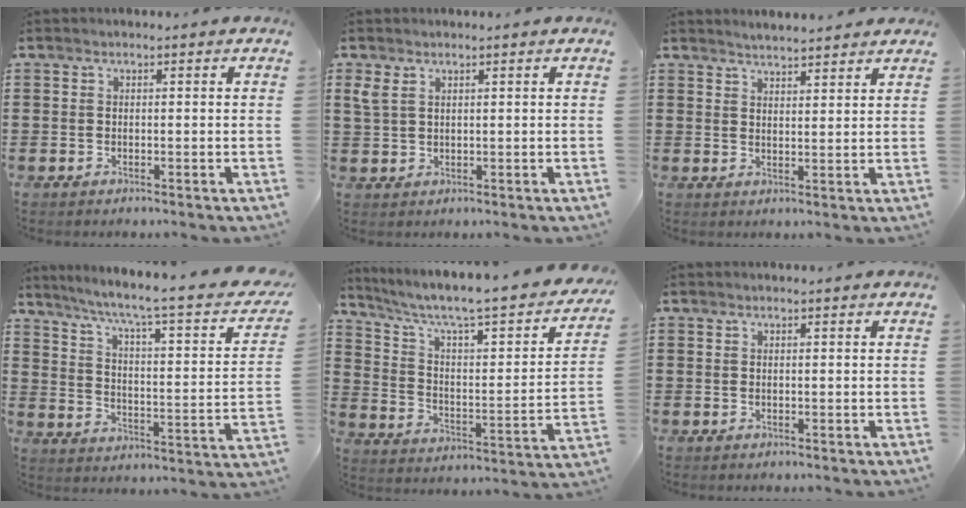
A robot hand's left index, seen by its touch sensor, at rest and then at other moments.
{"total": 2.2, "force": [1.3, 1.2, 1.3], "torque": [-0.031, 0.005, 0.024]}
{"total": 2.7, "force": [2.7, -0.1, 0.1], "torque": [-0.008, -0.005, 0.051]}
{"total": 6.2, "force": [4.3, -0.4, 4.5], "torque": [-0.104, -0.039, 0.060]}
{"total": 5.8, "force": [4.1, 0.8, 4.0], "torque": [-0.097, -0.039, 0.059]}
{"total": 0.0}